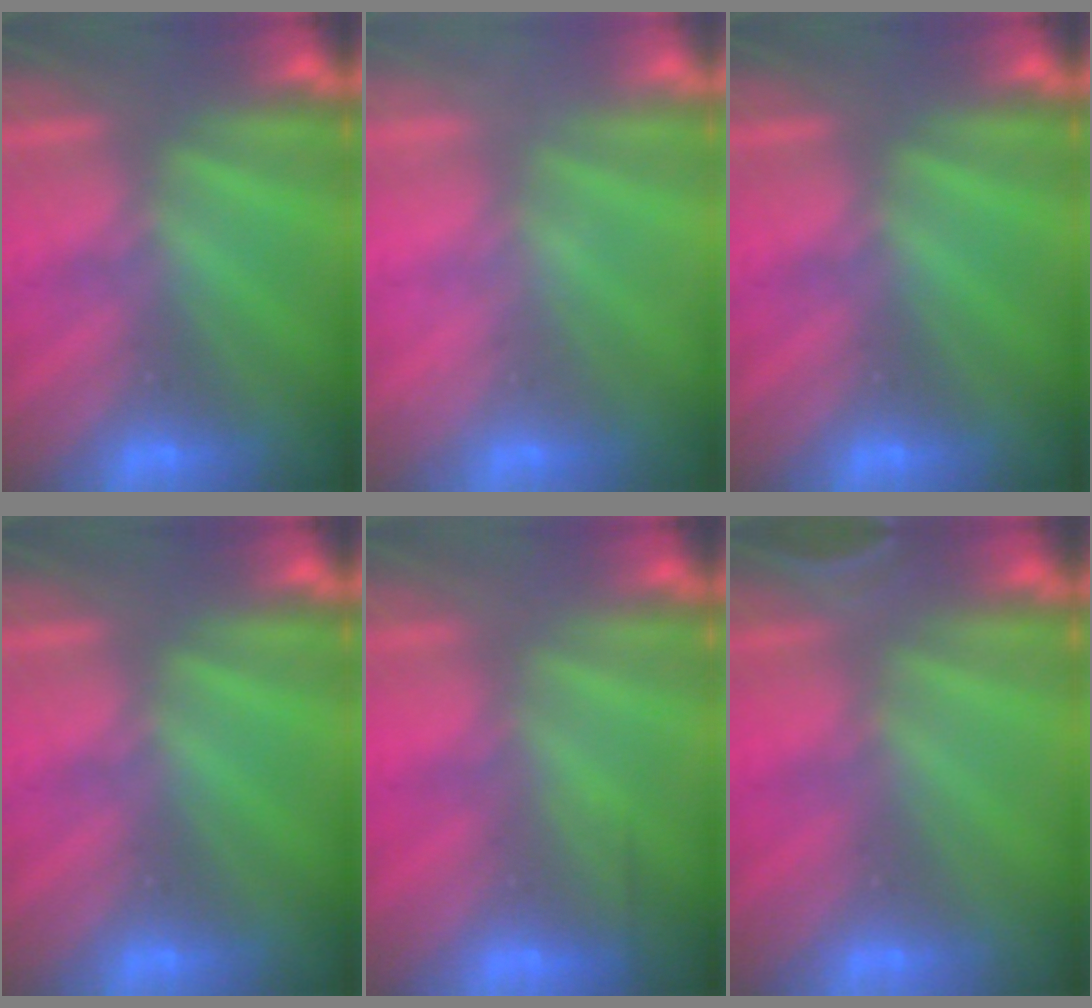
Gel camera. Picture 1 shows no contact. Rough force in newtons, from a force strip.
{"total": 2.3}
{"total": 0.0}
{"total": 0.0}
{"total": 2.4}
{"total": 2.5}